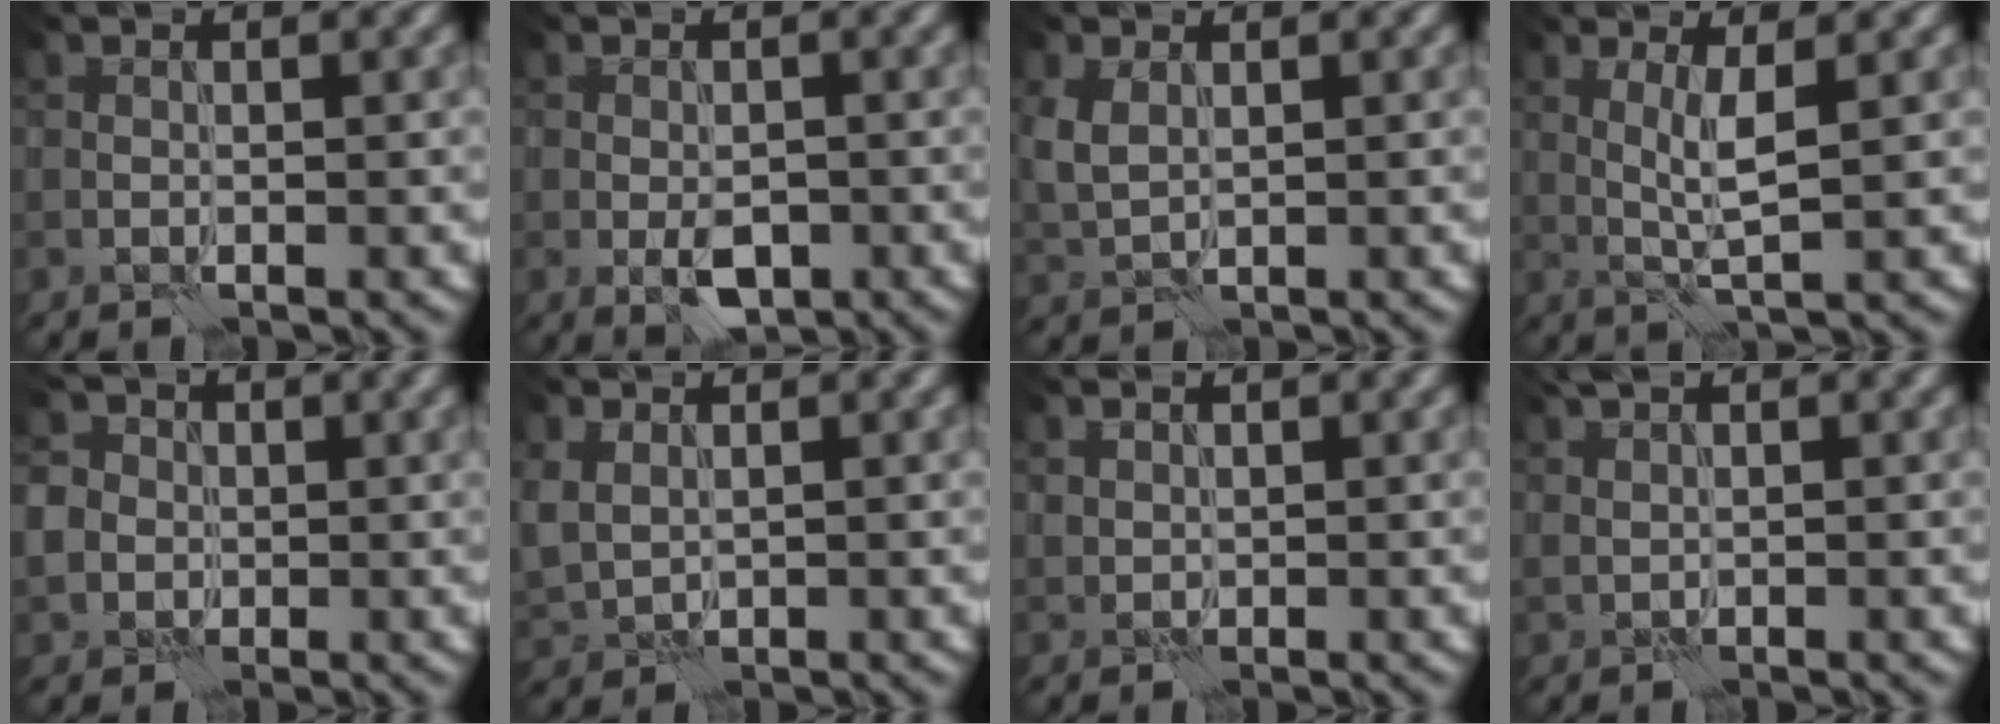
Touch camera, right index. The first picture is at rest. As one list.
[{"total": 2.9, "force": [-1.0, 1.4, 2.3], "torque": [-0.038, -0.002, -0.016]}, {"total": 2.4, "force": [0.8, 1.4, 1.8], "torque": [-0.051, 0.003, 0.020]}, {"total": 2.6, "force": [0.3, 0.1, 2.6], "torque": [-0.052, -0.005, 0.009]}, {"total": 6.9, "force": [-0.1, 6.4, 2.5], "torque": [-0.050, 0.019, -0.035]}, {"total": 2.4, "force": [0.8, 1.7, 1.5], "torque": [-0.049, -0.002, 0.021]}, {"total": 0.8, "force": [0.6, 0.5, 0.1], "torque": [-0.007, 0.001, 0.014]}, {"total": 1.3, "force": [0.9, 0.3, 0.9], "torque": [-0.025, 0.004, 0.020]}]